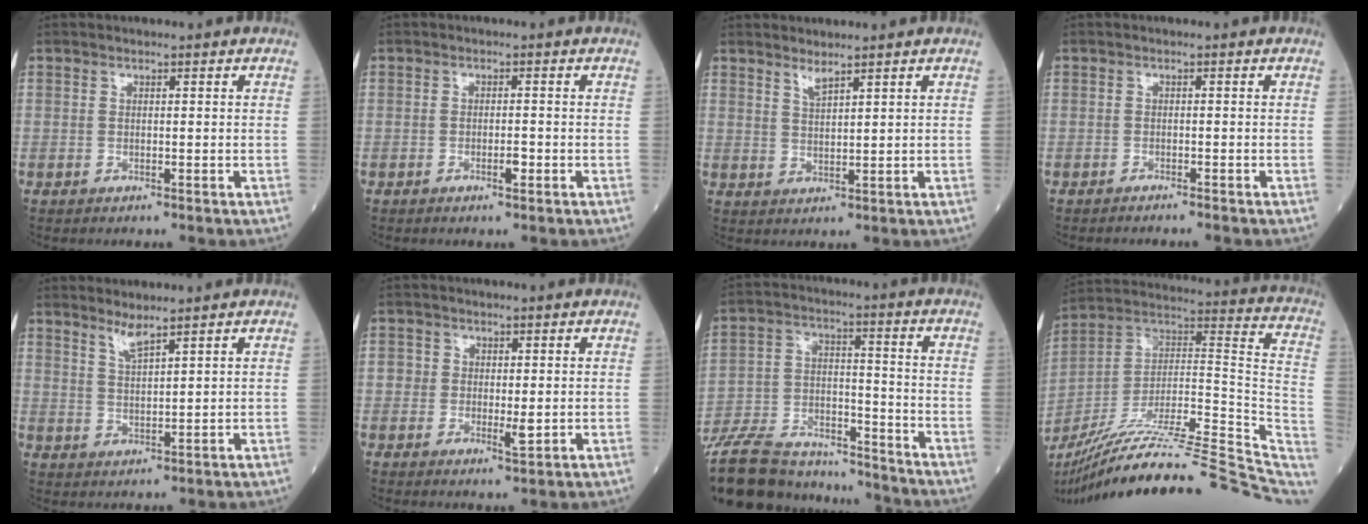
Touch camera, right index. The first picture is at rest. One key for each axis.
{"total": 1.9, "fx": -0.9, "fy": 0.3, "fz": 1.6, "tx": -0.027, "ty": 0.000, "tz": -0.015}
{"total": 2.0, "fx": 1.8, "fy": -0.1, "fz": 0.9, "tx": -0.017, "ty": -0.010, "tz": 0.038}
{"total": 2.6, "fx": -2.4, "fy": -0.2, "fz": 0.8, "tx": -0.009, "ty": 0.001, "tz": -0.031}
{"total": 2.8, "fx": 2.4, "fy": -0.3, "fz": 1.3, "tx": -0.028, "ty": -0.012, "tz": 0.049}
{"total": 3.2, "fx": -0.4, "fy": 1.8, "fz": 2.6, "tx": -0.034, "ty": -0.001, "tz": -0.006}
{"total": 22.0, "fx": -20.4, "fy": 4.9, "fz": 6.9, "tx": -0.172, "ty": -0.006, "tz": -0.329}
{"total": 32.1, "fx": -26.5, "fy": 3.8, "fz": 17.6, "tx": -0.207, "ty": -0.002, "tz": -0.397}